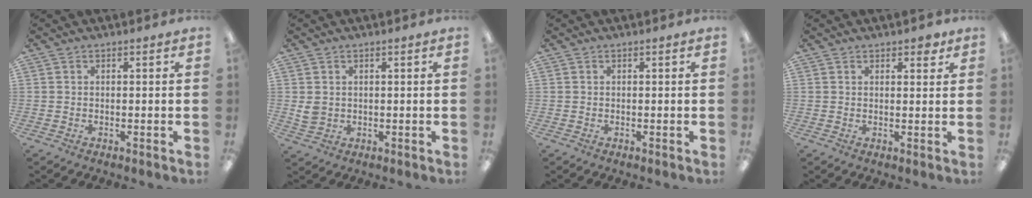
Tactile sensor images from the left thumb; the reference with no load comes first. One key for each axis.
{"total": 3.1, "fx": 1.0, "fy": 2.6, "fz": 1.3, "tx": -0.018, "ty": 0.000, "tz": 0.019}
{"total": 0.0}
{"total": 2.3, "fx": 1.8, "fy": 1.0, "fz": 1.0, "tx": 0.002, "ty": -0.009, "tz": 0.027}